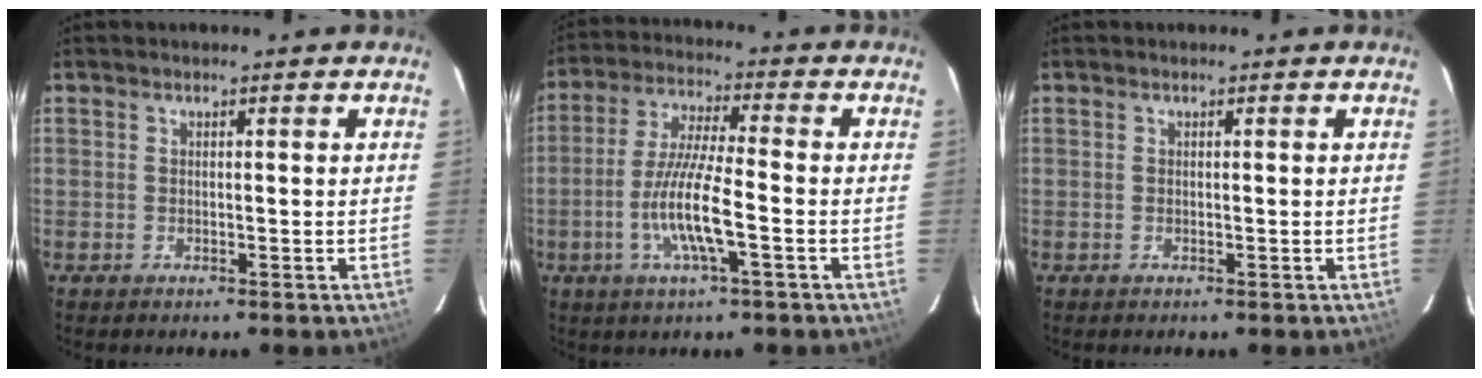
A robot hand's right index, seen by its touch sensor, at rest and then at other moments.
{"total": 10.4, "force": [-3.3, 0.8, 9.8], "torque": [-0.201, -0.004, -0.063]}
{"total": 0.0}